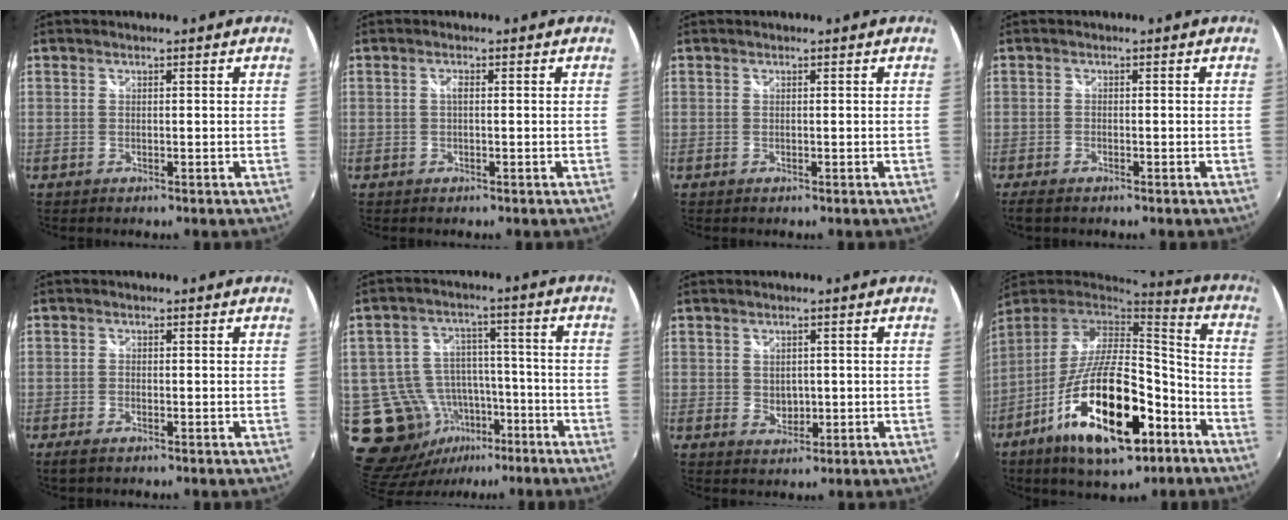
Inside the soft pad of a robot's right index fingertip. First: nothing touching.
{"total": 1.0, "force": [0.0, 0.3, 0.9], "torque": [-0.017, 0.004, -0.003]}
{"total": 0.0}
{"total": 3.1, "force": [-2.3, 1.2, 1.6], "torque": [-0.040, -0.011, -0.043]}
{"total": 2.2, "force": [-1.6, 0.9, 1.3], "torque": [-0.033, -0.007, -0.030]}
{"total": 13.5, "force": [-6.0, 11.0, 5.1], "torque": [-0.121, 0.023, -0.069]}
{"total": 3.0, "force": [0.2, 2.5, 1.6], "torque": [-0.023, -0.002, 0.007]}
{"total": 24.8, "force": [-11.8, 9.4, 19.7], "torque": [-0.359, -0.032, -0.194]}